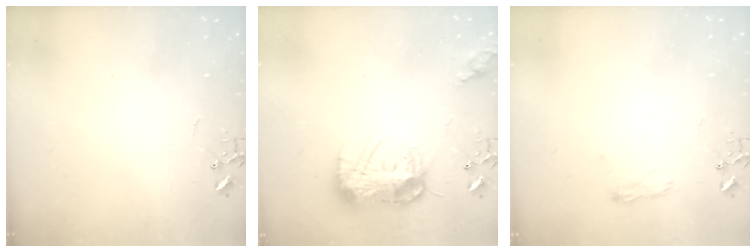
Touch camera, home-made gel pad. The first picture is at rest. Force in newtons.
{"total": 15.2, "press": 15.2, "slide": 1.5}
{"total": 8.0, "press": 8.0, "slide": 0.8}